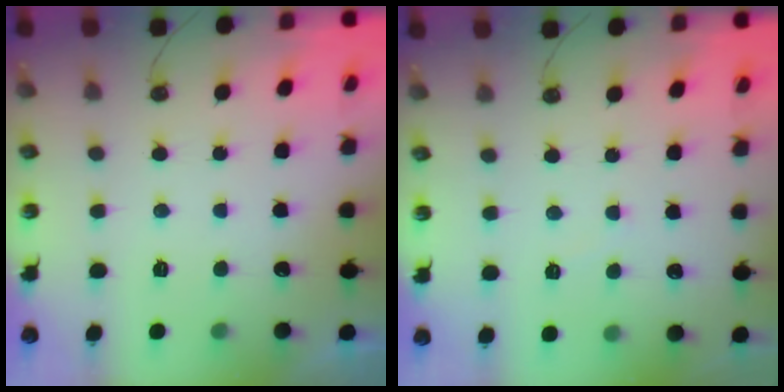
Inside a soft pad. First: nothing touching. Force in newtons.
{"total": 2.8, "press": 2.8, "slide": 0.4}